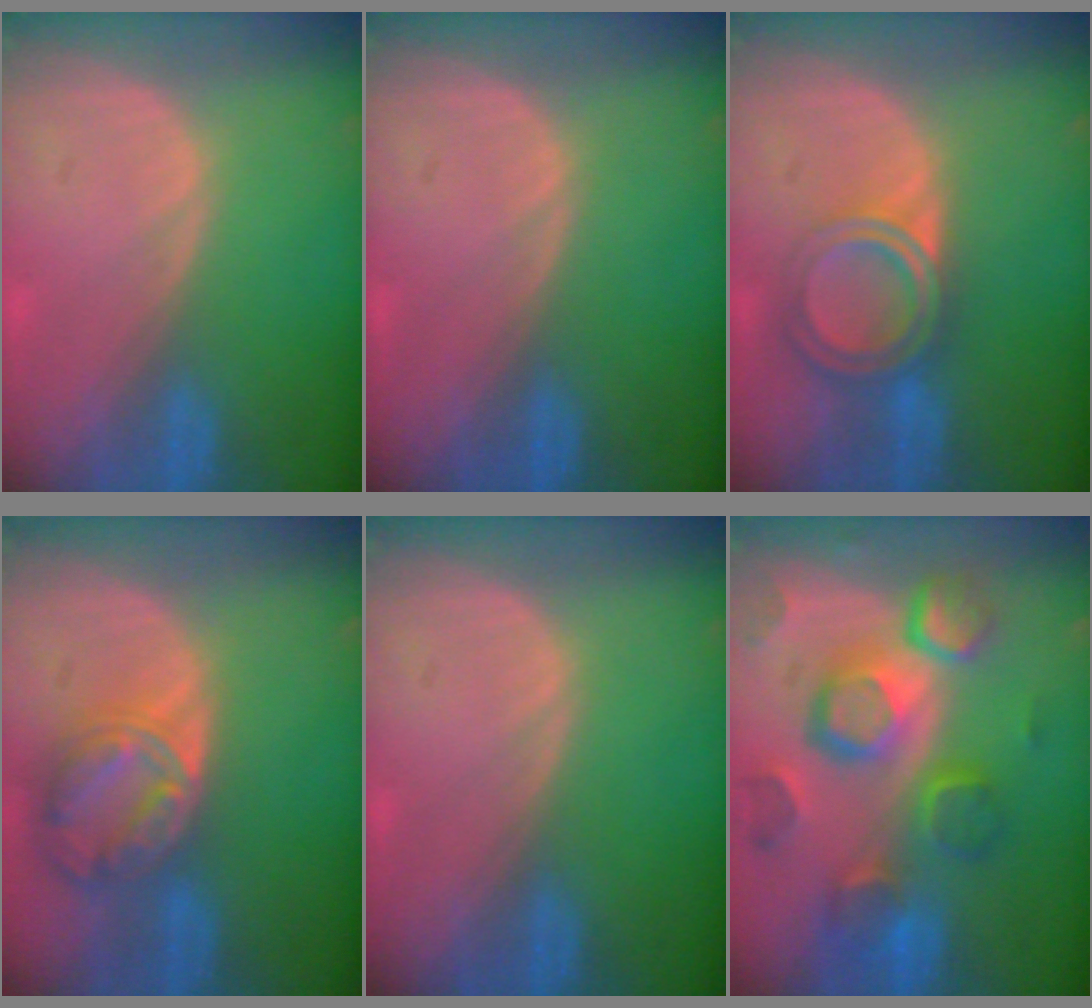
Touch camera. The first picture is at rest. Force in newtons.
{"total": 0.0}
{"total": 6.5, "press": 5.5, "slide": 3.4}
{"total": 8.3, "press": 7.0, "slide": 4.4}
{"total": 0.0}
{"total": 12.4, "press": 10.7, "slide": 6.2}